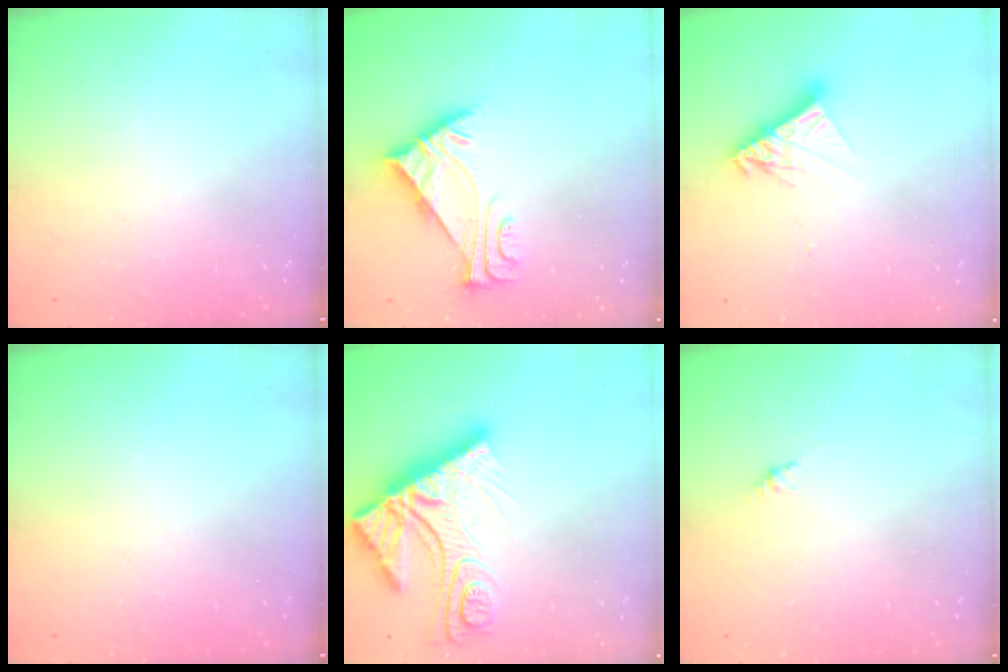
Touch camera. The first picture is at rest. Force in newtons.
{"total": 6.0, "press": 5.9, "slide": 0.8}
{"total": 10.2, "press": 10.2, "slide": 0.9}
{"total": 0.0}
{"total": 15.3, "press": 15.3, "slide": 1.4}
{"total": 2.7, "press": 2.6, "slide": 0.7}